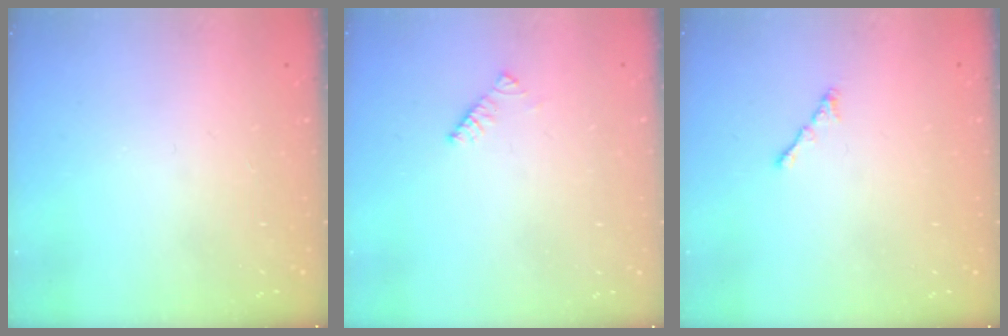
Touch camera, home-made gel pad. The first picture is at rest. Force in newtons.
{"total": 2.6, "press": 2.6, "slide": 0.4}
{"total": 0.0}